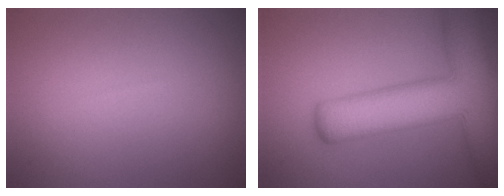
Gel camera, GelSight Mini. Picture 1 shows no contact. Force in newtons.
{"total": 11.1, "press": 11.1, "slide": 0.7}